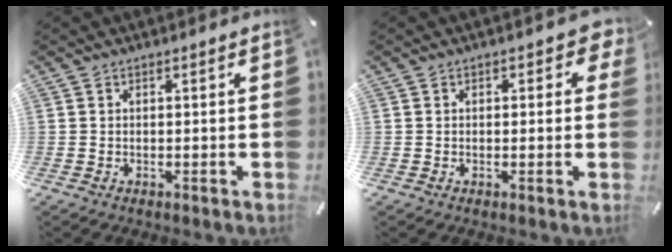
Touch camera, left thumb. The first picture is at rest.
{"total": 2.5, "force": [0.5, 1.8, 1.6], "torque": [-0.007, 0.001, 0.001]}